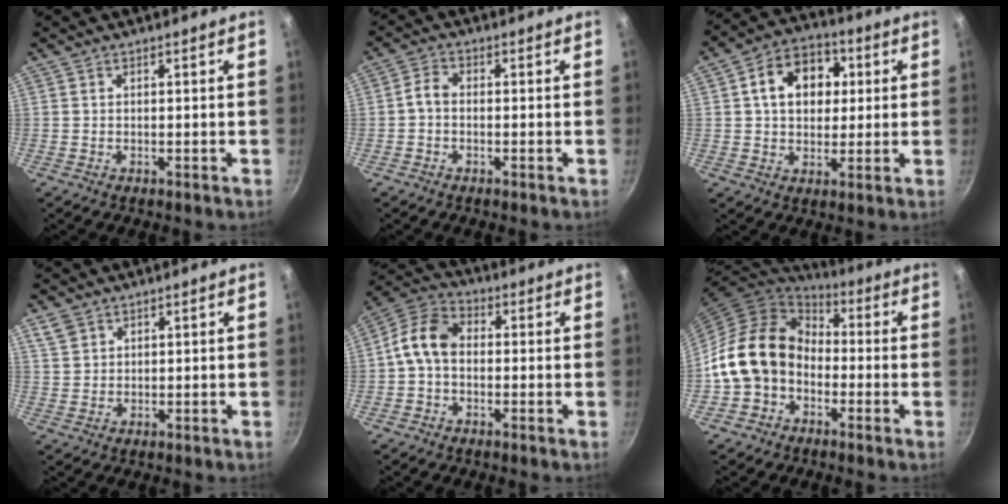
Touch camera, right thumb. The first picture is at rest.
{"total": 2.8, "force": [-0.7, 2.0, 1.9], "torque": [-0.042, 0.017, -0.023]}
{"total": 12.8, "force": [2.8, 9.6, 8.0], "torque": [-0.093, 0.015, 0.032]}
{"total": 3.6, "force": [2.1, 2.6, 1.4], "torque": [-0.017, 0.001, 0.044]}
{"total": 8.6, "force": [-0.2, 6.3, 5.8], "torque": [-0.096, 0.027, -0.025]}
{"total": 14.7, "force": [-2.7, 11.9, 8.3], "torque": [-0.111, 0.050, -0.063]}